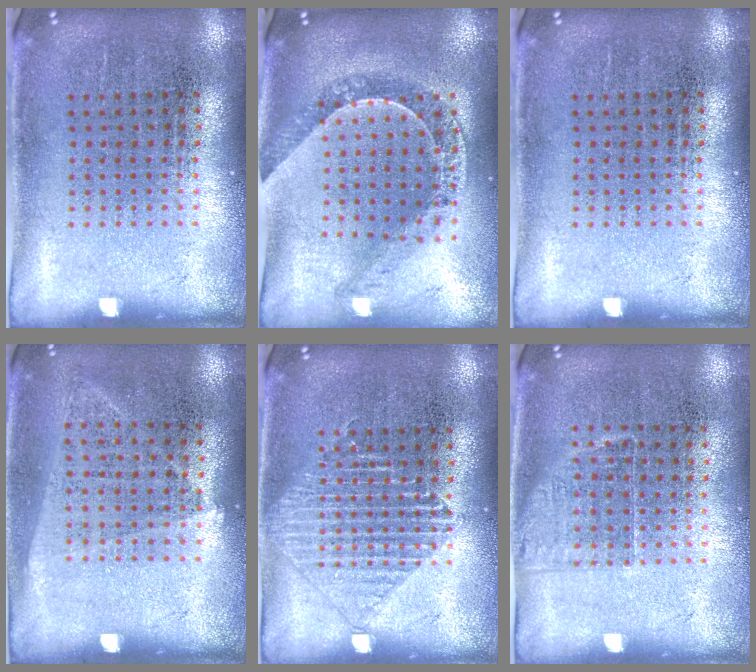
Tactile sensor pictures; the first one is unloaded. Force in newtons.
{"total": 1.2, "press": 1.2, "slide": 0.3}
{"total": 0.0}
{"total": 1.0, "press": 0.9, "slide": 0.4}
{"total": 2.0, "press": 2.0, "slide": 0.3}
{"total": 1.2, "press": 0.9, "slide": 0.7}